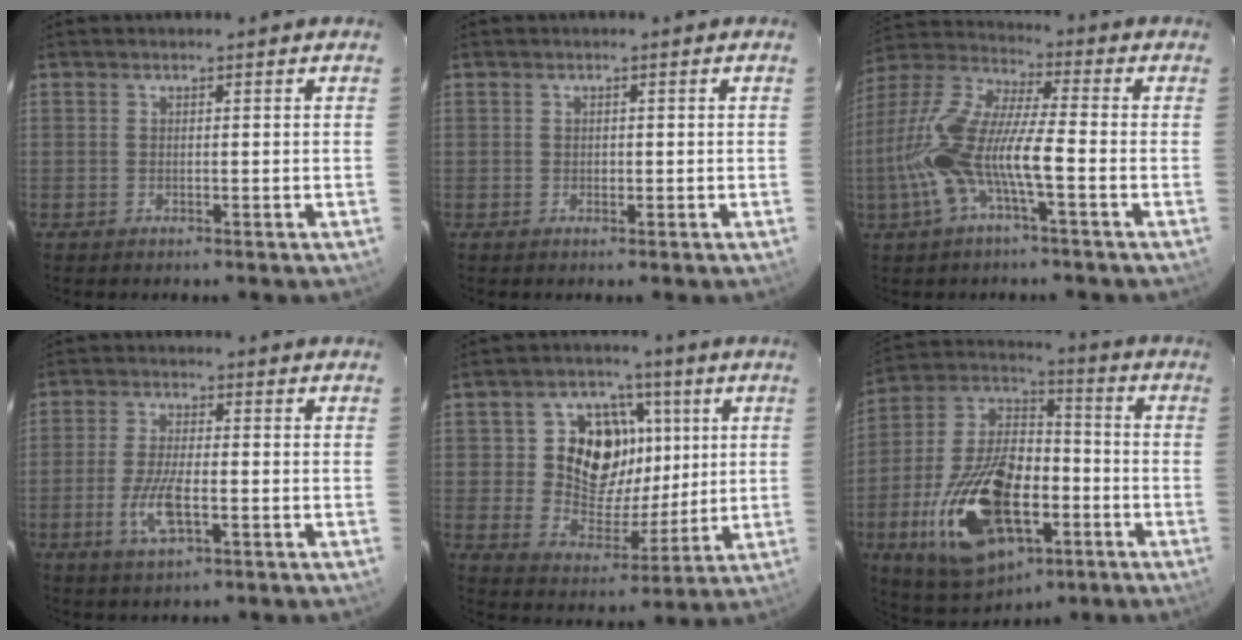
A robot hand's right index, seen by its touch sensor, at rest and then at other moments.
{"total": 0.6, "force": [0.0, 0.6, 0.1], "torque": [0.000, 0.001, 0.000]}
{"total": 15.5, "force": [-4.1, 3.0, 14.7], "torque": [-0.301, 0.000, -0.083]}
{"total": 7.7, "force": [-2.4, 2.6, 6.9], "torque": [-0.146, -0.008, -0.047]}
{"total": 13.8, "force": [3.2, 11.6, 6.8], "torque": [-0.137, 0.006, 0.064]}
{"total": 25.0, "force": [-8.8, 13.4, 19.1], "torque": [-0.397, -0.005, -0.135]}